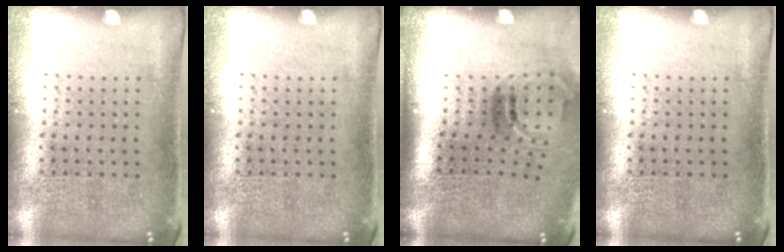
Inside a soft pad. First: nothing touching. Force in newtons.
{"total": 0.0}
{"total": 1.9, "press": 1.2, "slide": 1.5}
{"total": 0.0}